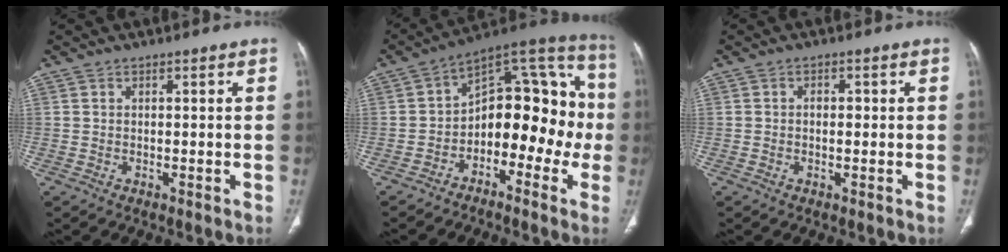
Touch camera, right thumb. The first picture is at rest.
{"total": 17.9, "force": [-3.8, 10.8, 13.8], "torque": [-0.124, 0.086, -0.066]}
{"total": 1.6, "force": [0.0, 1.0, 1.3], "torque": [-0.016, 0.004, -0.002]}